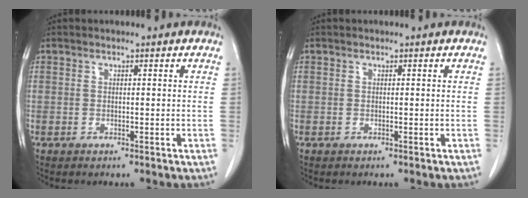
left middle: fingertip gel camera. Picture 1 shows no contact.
{"total": 0.0}